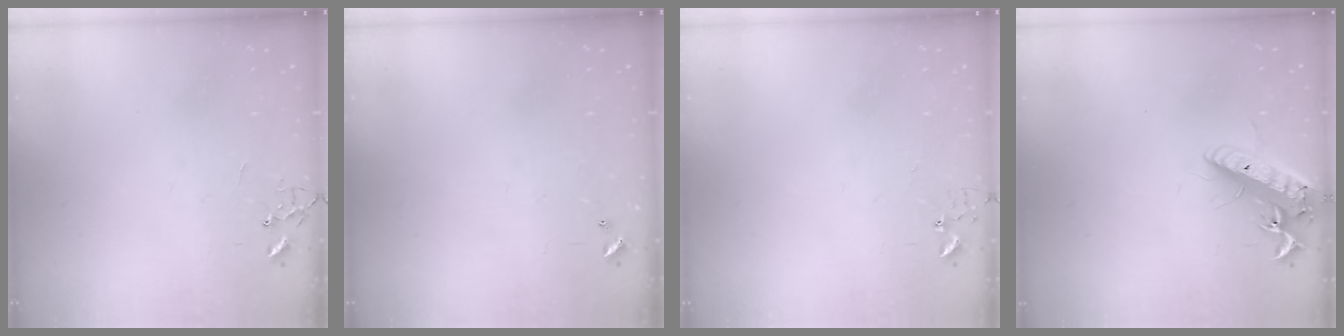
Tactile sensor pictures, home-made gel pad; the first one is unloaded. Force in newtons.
{"total": 0.0}
{"total": 2.9, "press": 2.9, "slide": 0.4}
{"total": 16.3, "press": 16.0, "slide": 3.0}